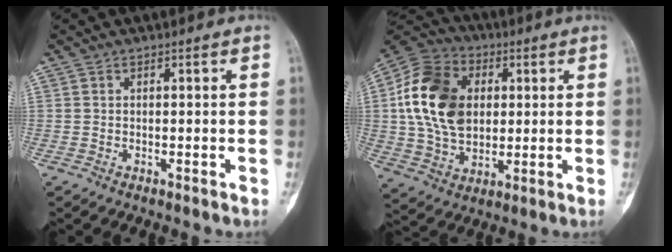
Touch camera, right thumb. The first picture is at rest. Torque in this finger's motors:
{"motor_torque": [1.61, 1.65, 0.84, -0.63, 0.44]}